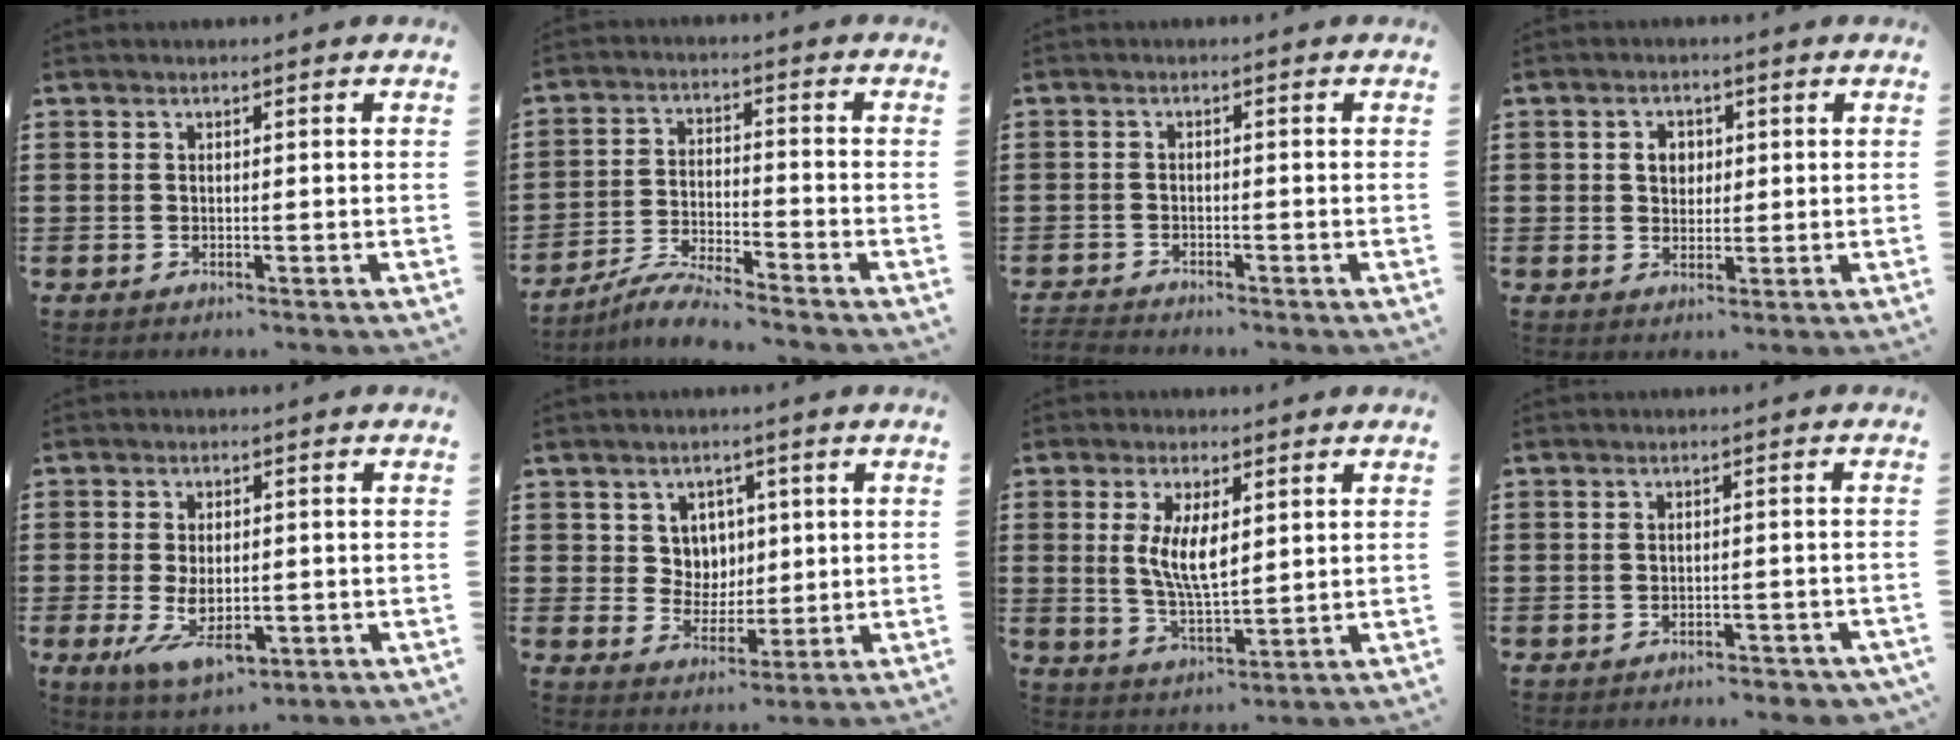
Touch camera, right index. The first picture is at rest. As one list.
[{"total": 5.1, "force": [-4.9, 0.1, 1.3], "torque": [-0.038, -0.004, -0.100]}, {"total": 1.7, "force": [-1.7, 0.1, -0.1], "torque": [-0.004, 0.001, -0.037]}, {"total": 3.0, "force": [0.6, 2.4, 1.6], "torque": [-0.041, 0.012, 0.008]}, {"total": 5.7, "force": [-1.5, 3.0, 4.6], "torque": [-0.099, -0.009, -0.031]}, {"total": 4.9, "force": [1.8, 4.4, 1.0], "torque": [-0.035, 0.008, 0.031]}, {"total": 6.7, "force": [1.1, 2.7, 6.0], "torque": [-0.120, 0.006, 0.020]}, {"total": 1.5, "force": [-1.4, 0.3, 0.4], "torque": [-0.013, 0.000, -0.029]}]